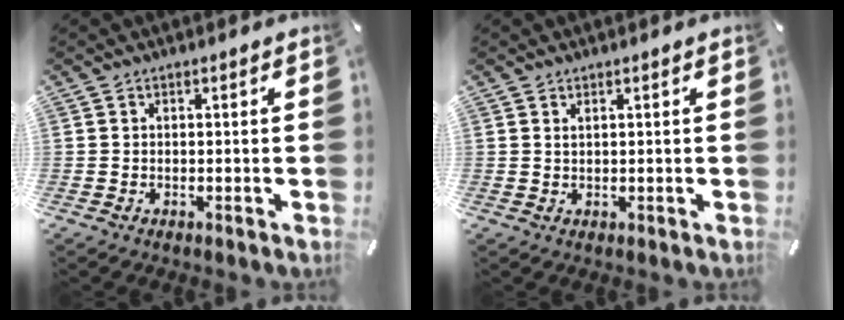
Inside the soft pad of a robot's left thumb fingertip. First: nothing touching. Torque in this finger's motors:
{"motor_torque": [-0.36, -0.24, -0.01, 0.13, 0.02]}